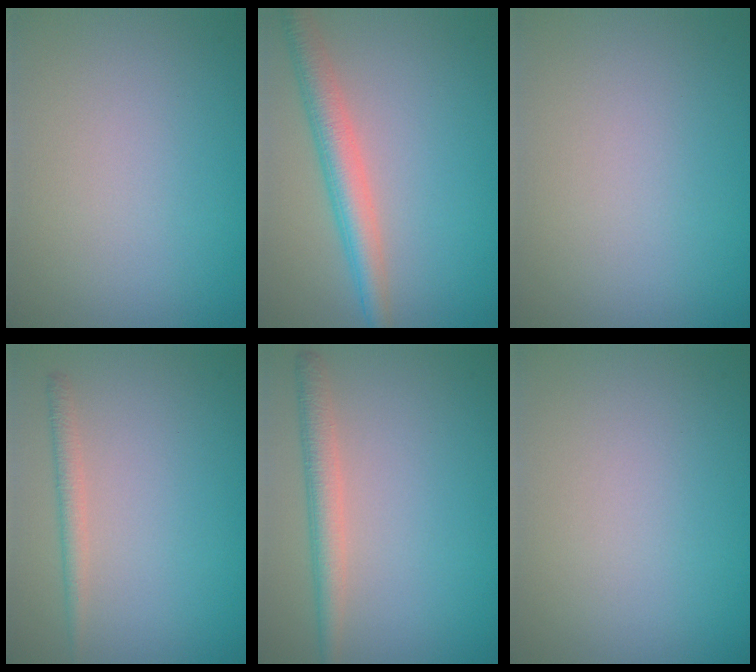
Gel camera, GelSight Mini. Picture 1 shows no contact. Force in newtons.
{"total": 4.2, "press": 4.2, "slide": 0.2}
{"total": 0.0}
{"total": 1.6, "press": 1.6, "slide": 0.0}
{"total": 2.9, "press": 2.9, "slide": 0.1}
{"total": 0.0}